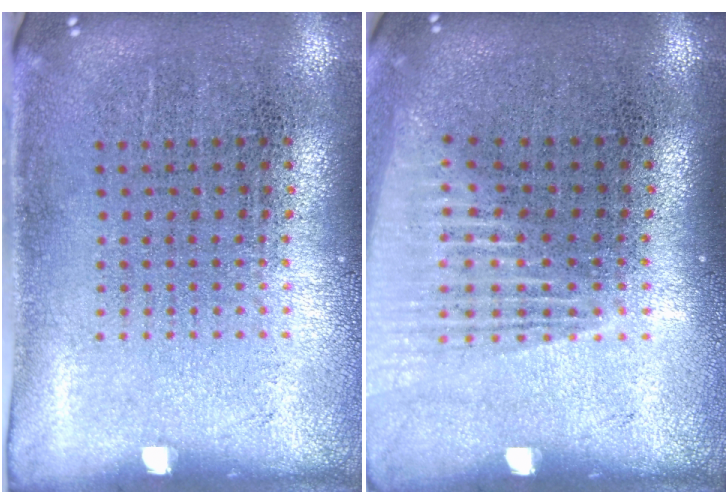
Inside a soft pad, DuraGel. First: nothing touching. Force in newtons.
{"total": 1.5, "press": 1.3, "slide": 0.6}